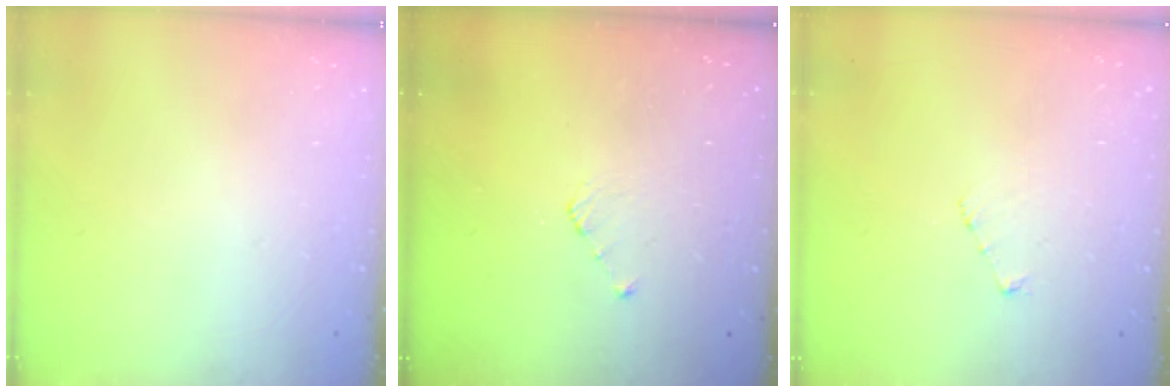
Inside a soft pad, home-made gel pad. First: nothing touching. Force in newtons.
{"total": 3.9, "press": 3.9, "slide": 0.2}
{"total": 3.0, "press": 3.0, "slide": 0.3}